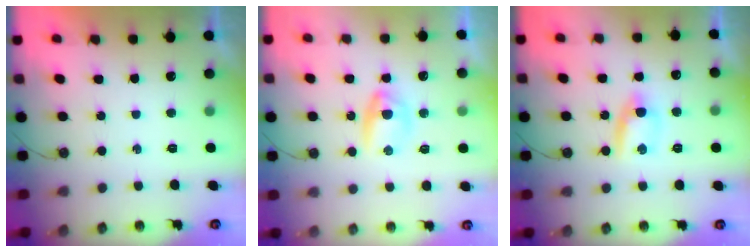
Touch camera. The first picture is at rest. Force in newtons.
{"total": 4.2, "press": 4.1, "slide": 0.8}
{"total": 4.7, "press": 4.7, "slide": 0.7}